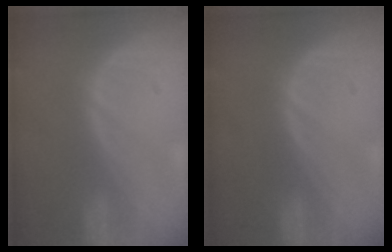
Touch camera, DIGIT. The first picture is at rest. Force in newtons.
{"total": 0.0}